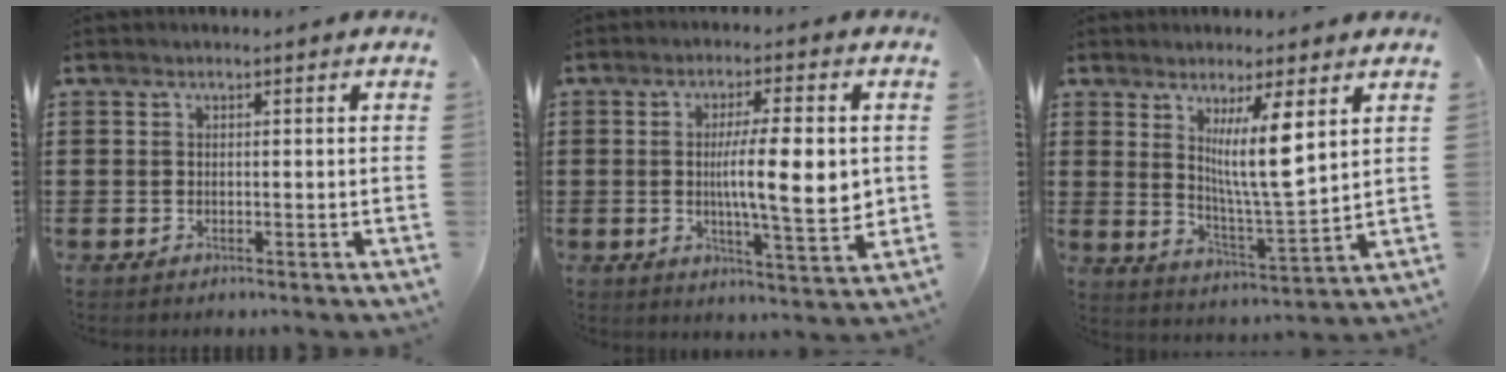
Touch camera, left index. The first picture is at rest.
{"total": 10.7, "force": [0.5, 2.3, 10.5], "torque": [-0.169, 0.000, 0.006]}
{"total": 9.2, "force": [4.4, 1.1, 8.0], "torque": [-0.147, -0.022, 0.071]}